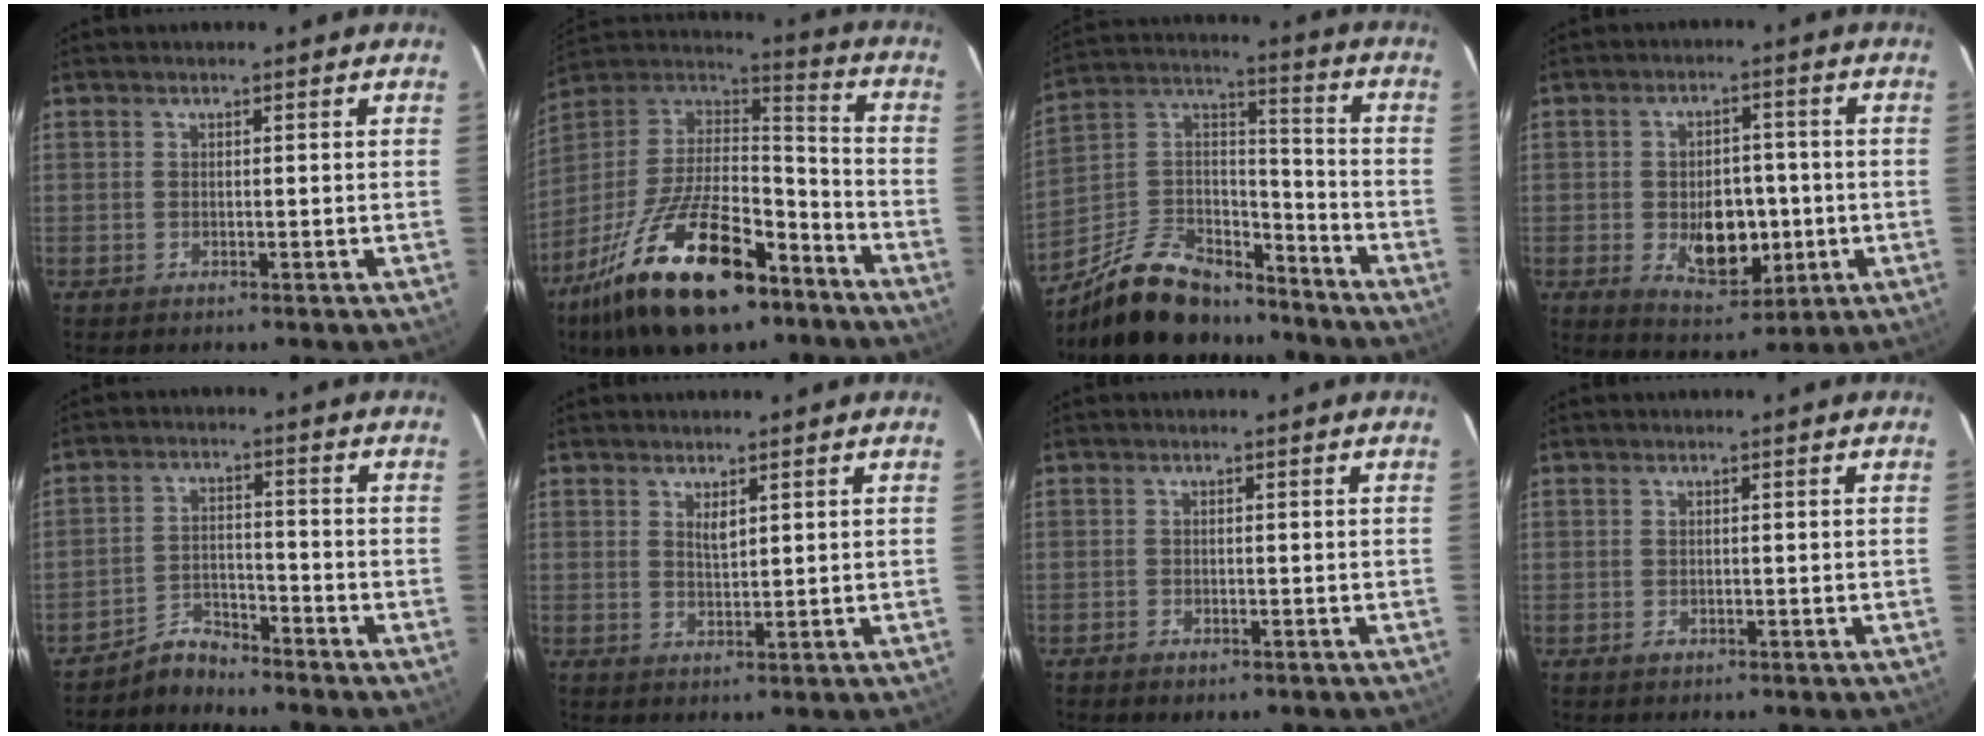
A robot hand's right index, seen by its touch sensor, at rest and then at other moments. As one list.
[{"total": 26.4, "force": [-15.6, 11.3, 18.1], "torque": [-0.355, -0.019, -0.255]}, {"total": 18.6, "force": [-14.5, 8.3, 8.3], "torque": [-0.183, 0.041, -0.234]}, {"total": 10.6, "force": [-2.0, 6.5, 8.1], "torque": [-0.140, -0.002, -0.015]}, {"total": 5.7, "force": [-5.4, 1.7, 0.6], "torque": [-0.021, 0.026, -0.098]}, {"total": 2.0, "force": [1.1, 0.7, 1.5], "torque": [-0.025, -0.001, 0.020]}, {"total": 2.0, "force": [-1.4, 1.2, 0.9], "torque": [-0.025, -0.004, -0.022]}, {"total": 0.8, "force": [-0.4, 0.7, 0.2], "torque": [-0.002, 0.000, -0.005]}]